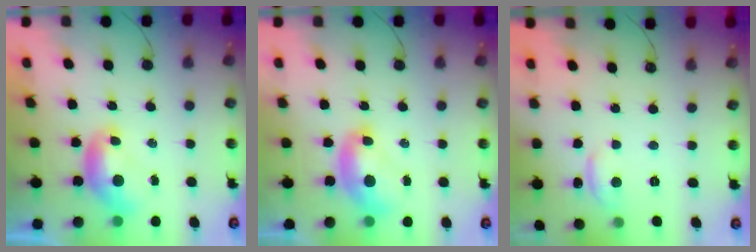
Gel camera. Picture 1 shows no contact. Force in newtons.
{"total": 2.3, "press": 2.3, "slide": 0.3}
{"total": 1.4, "press": 1.0, "slide": 1.0}